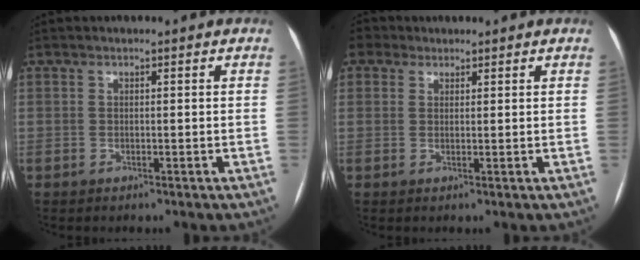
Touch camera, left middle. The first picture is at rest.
{"total": 2.6, "force": [1.7, 2.0, 0.3], "torque": [-0.008, 0.020, 0.028]}